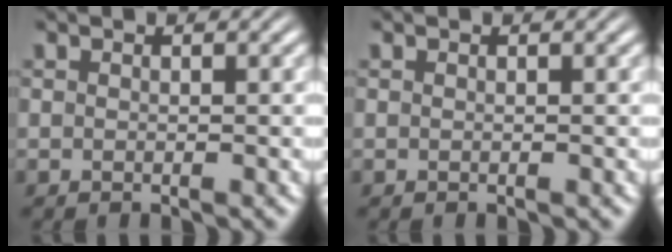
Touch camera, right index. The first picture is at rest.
{"total": 0.0}